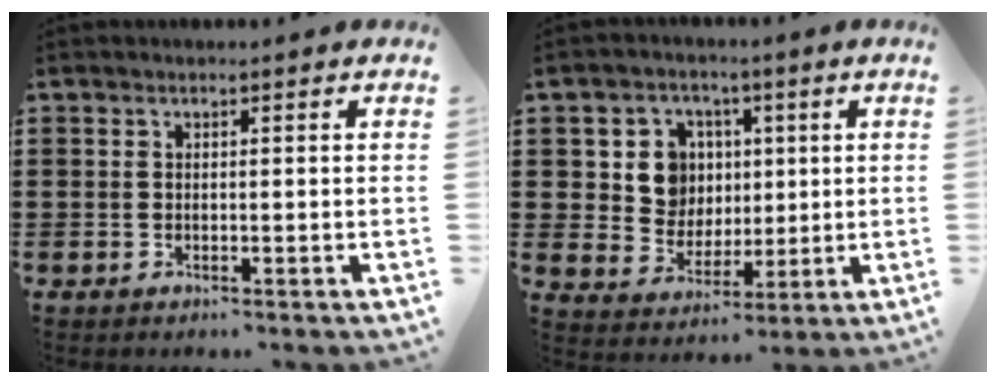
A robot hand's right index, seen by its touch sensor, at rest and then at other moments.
{"total": 8.0, "force": [1.7, 7.2, 3.0], "torque": [-0.076, 0.014, 0.031]}